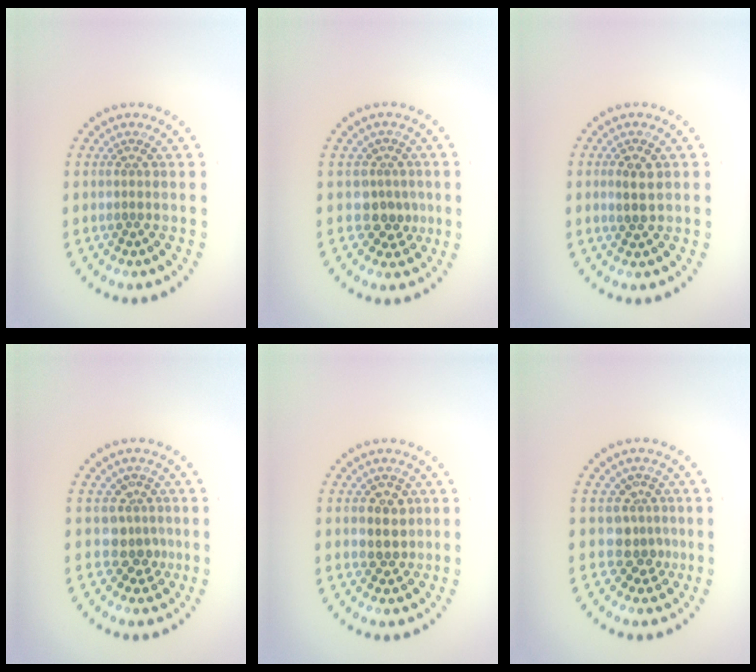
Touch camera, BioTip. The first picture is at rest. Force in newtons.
{"total": 2.7, "press": 2.0, "slide": 1.8}
{"total": 2.0, "press": 2.0, "slide": 0.4}
{"total": 2.7, "press": 2.0, "slide": 1.8}
{"total": 2.6, "press": 2.4, "slide": 1.0}
{"total": 2.8, "press": 2.0, "slide": 1.9}